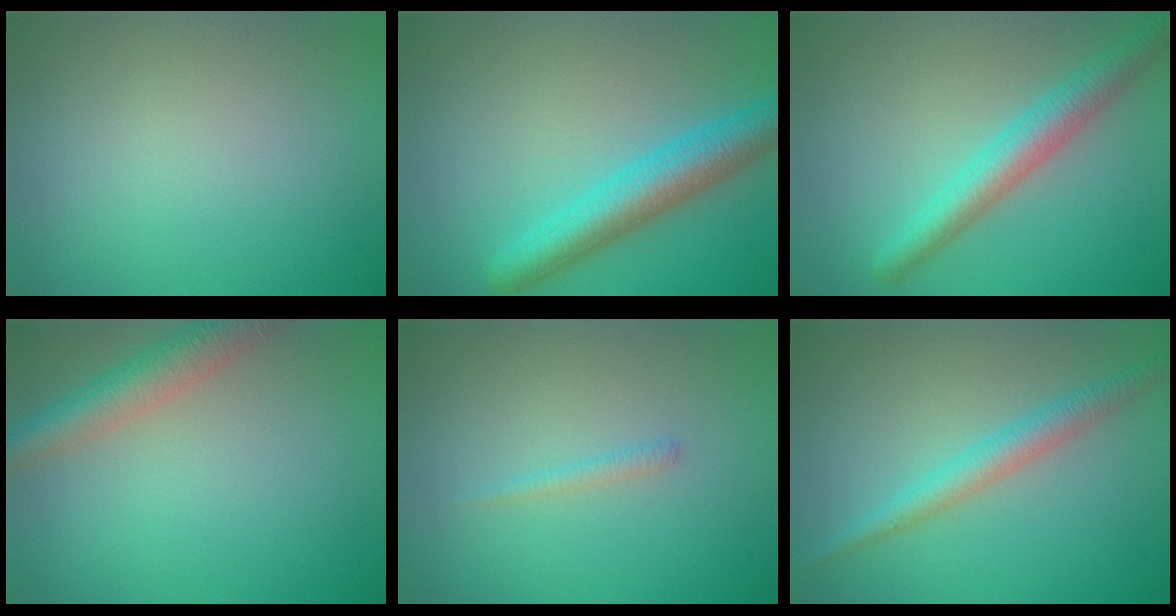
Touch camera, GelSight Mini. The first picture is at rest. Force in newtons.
{"total": 5.5, "press": 5.5, "slide": 0.2}
{"total": 4.3, "press": 4.3, "slide": 0.1}
{"total": 4.5, "press": 4.4, "slide": 0.3}
{"total": 0.8, "press": 0.8, "slide": 0.1}
{"total": 2.9, "press": 2.9, "slide": 0.1}